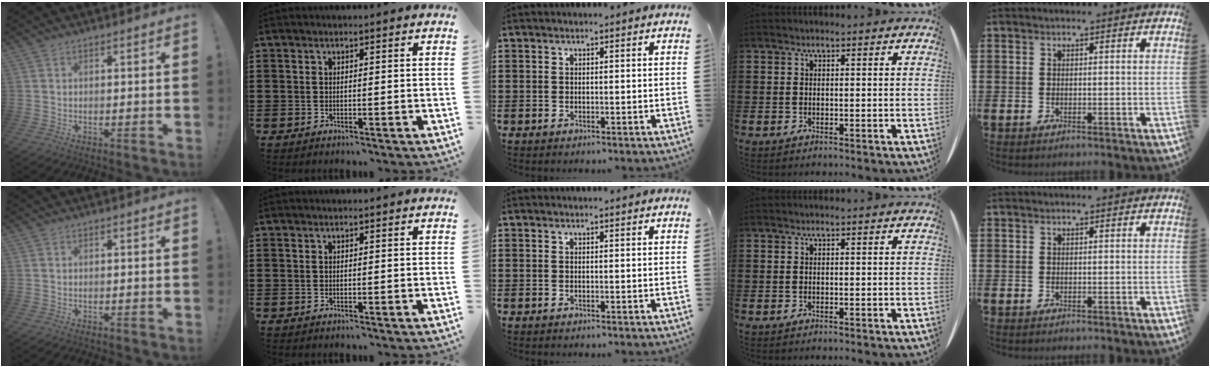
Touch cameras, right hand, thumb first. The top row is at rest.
{}